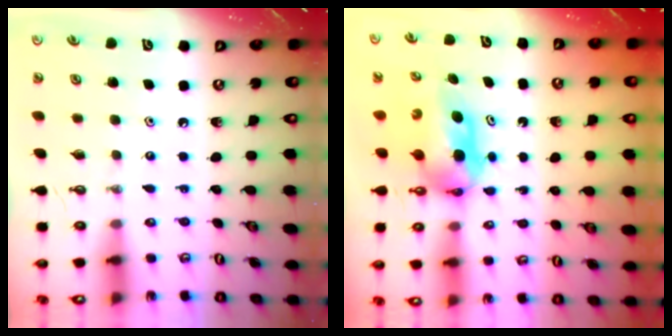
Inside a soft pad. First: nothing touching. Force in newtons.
{"total": 6.1, "press": 5.0, "slide": 3.6}